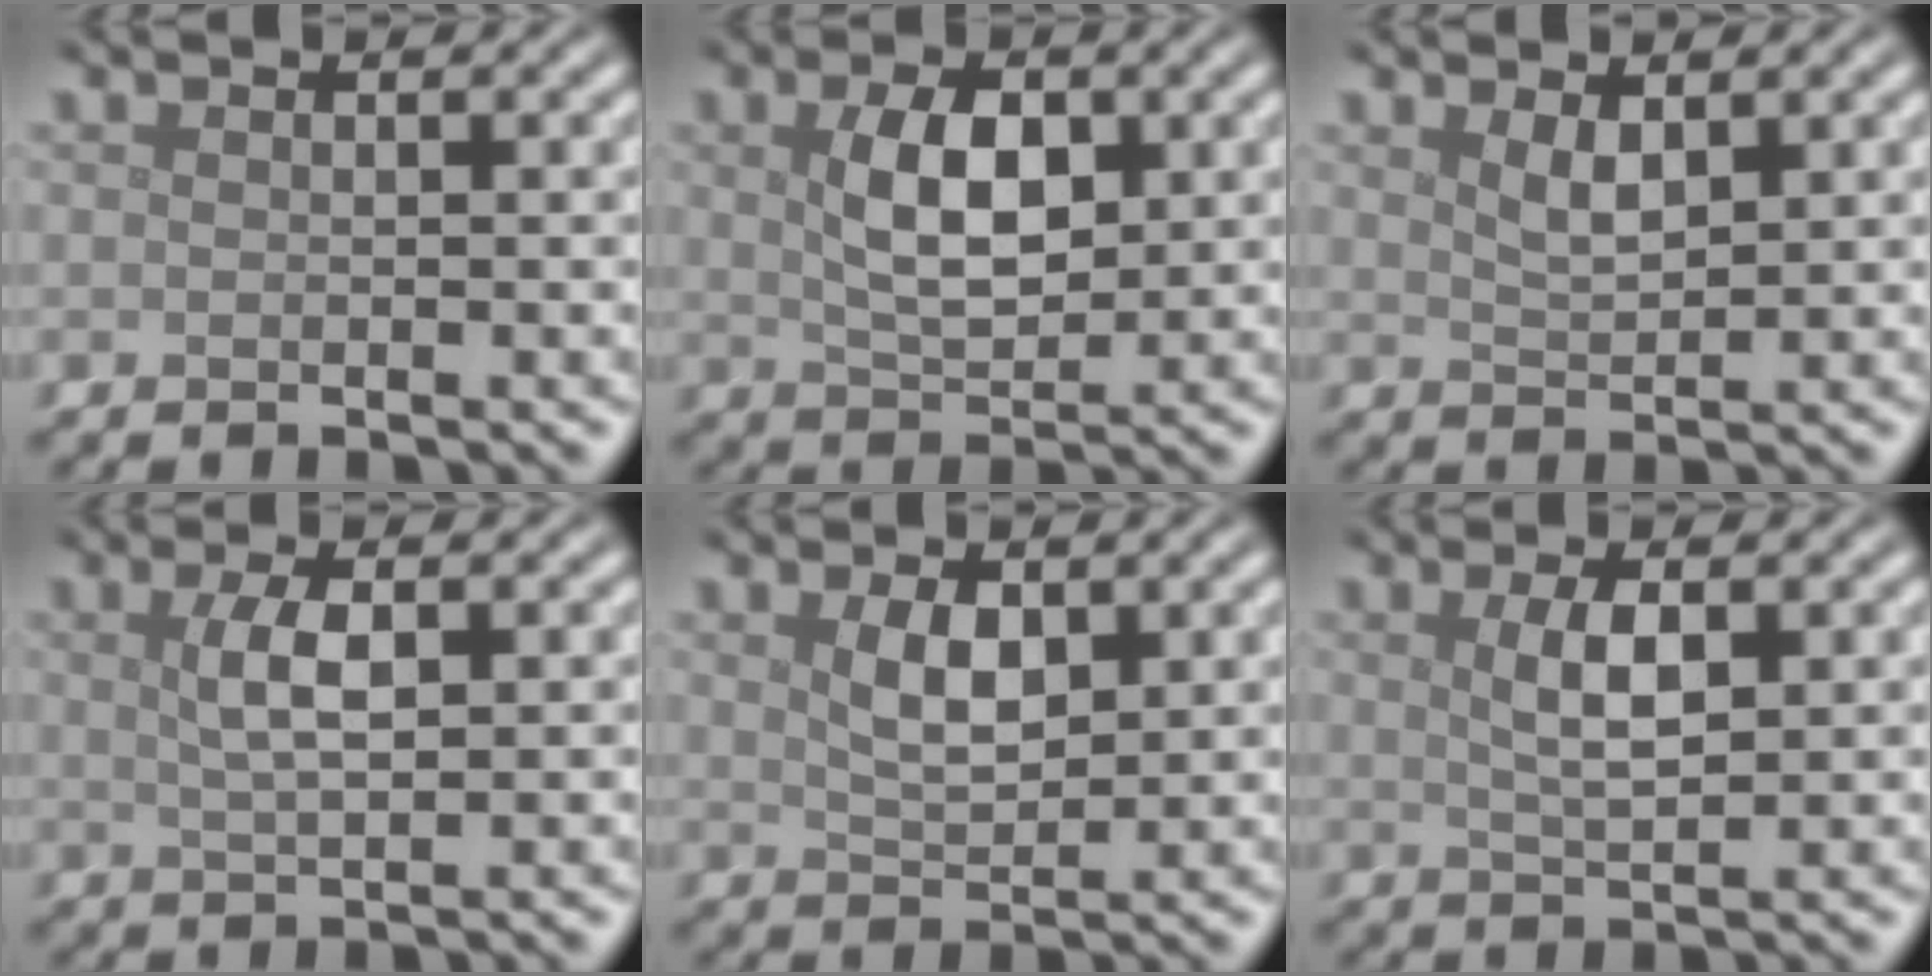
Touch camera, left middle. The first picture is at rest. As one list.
[{"total": 4.6, "force": [1.0, 2.4, 3.7], "torque": [-0.076, 0.000, 0.021]}, {"total": 1.8, "force": [1.1, 0.5, 1.3], "torque": [-0.026, -0.003, 0.025]}, {"total": 2.8, "force": [0.7, 0.9, 2.5], "torque": [-0.050, 0.003, 0.014]}, {"total": 2.7, "force": [1.0, 1.3, 2.1], "torque": [-0.046, -0.002, 0.023]}, {"total": 2.8, "force": [0.8, 0.9, 2.6], "torque": [-0.050, 0.001, 0.017]}]